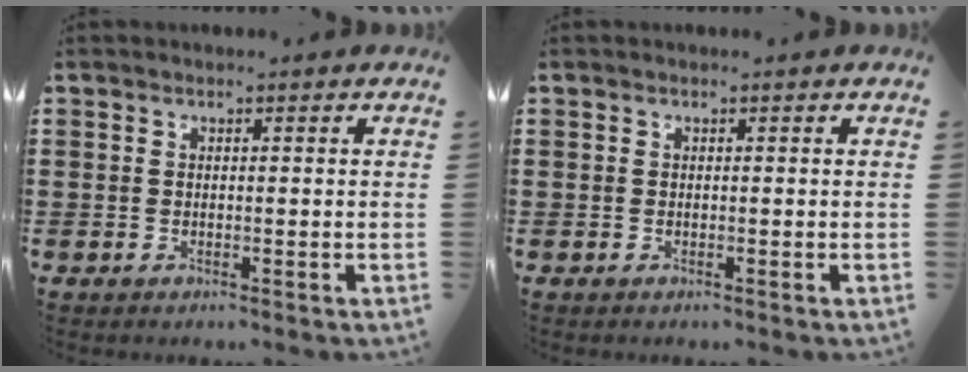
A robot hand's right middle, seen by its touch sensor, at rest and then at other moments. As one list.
[{"total": 0.0}]